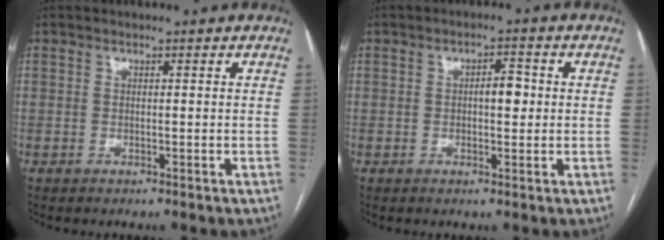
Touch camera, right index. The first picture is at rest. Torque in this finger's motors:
{"motor_torque": [0.64, 0.01, 0.31, 0.06]}